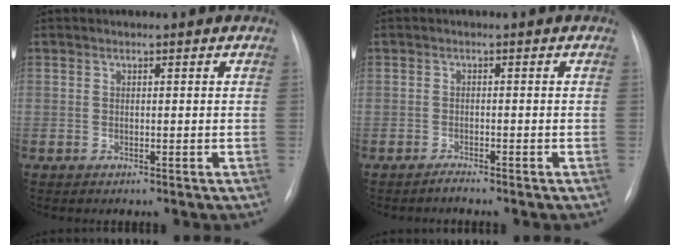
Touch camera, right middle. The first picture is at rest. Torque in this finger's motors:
{"motor_torque": [-0.01, 0.07, -0.03, 0.00]}